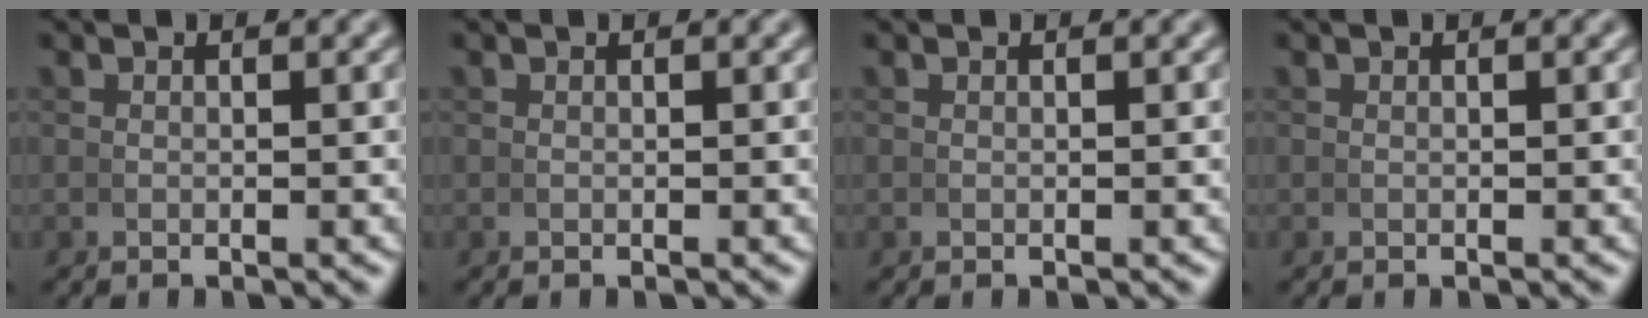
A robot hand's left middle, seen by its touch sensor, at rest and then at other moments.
{"total": 0.0}
{"total": 0.0}
{"total": 0.0}